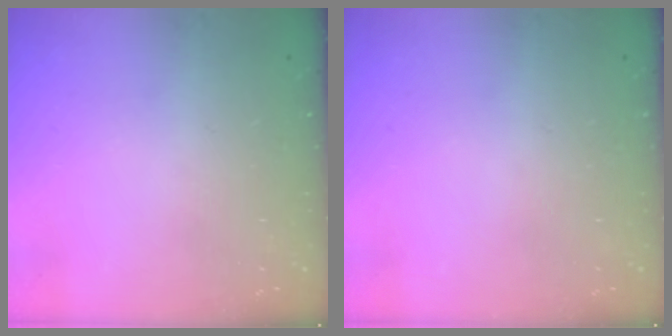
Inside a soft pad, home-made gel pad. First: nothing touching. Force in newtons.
{"total": 0.0}